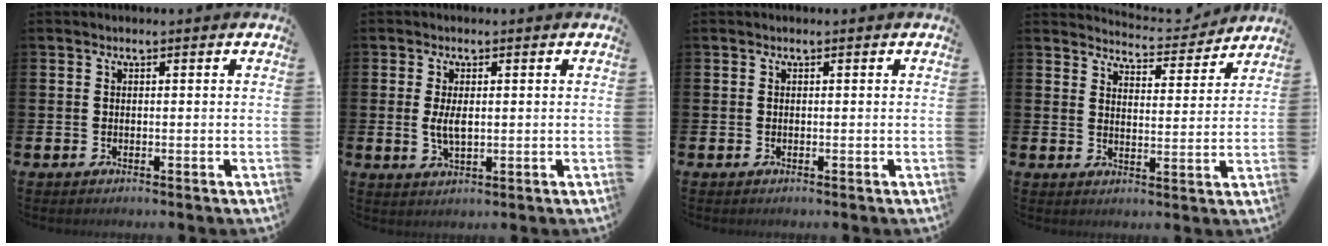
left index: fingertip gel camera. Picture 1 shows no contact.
{"total": 3.2, "force": [0.3, 1.3, 2.9], "torque": [-0.047, -0.001, 0.003]}
{"total": 0.0}
{"total": 4.9, "force": [4.9, 0.5, 0.2], "torque": [-0.012, -0.040, 0.083]}